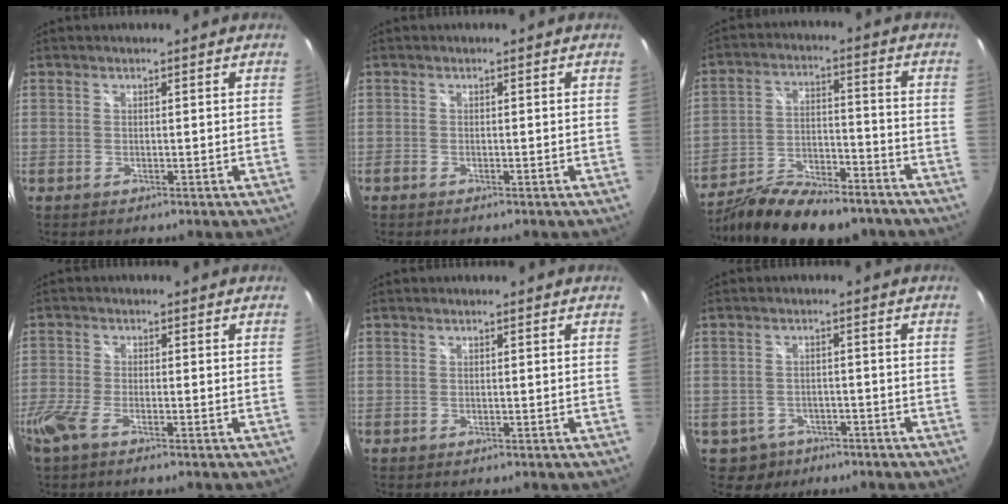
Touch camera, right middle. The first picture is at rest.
{"total": 0.6, "force": [-0.6, 0.3, 0.2], "torque": [-0.005, -0.002, -0.013]}
{"total": 12.7, "force": [-11.0, 3.2, 5.4], "torque": [-0.123, -0.018, -0.187]}
{"total": 5.8, "force": [-3.8, 1.6, 4.0], "torque": [-0.107, -0.013, -0.079]}
{"total": 0.0}
{"total": 4.9, "force": [-2.9, 3.9, 0.7], "torque": [-0.028, 0.003, -0.039]}